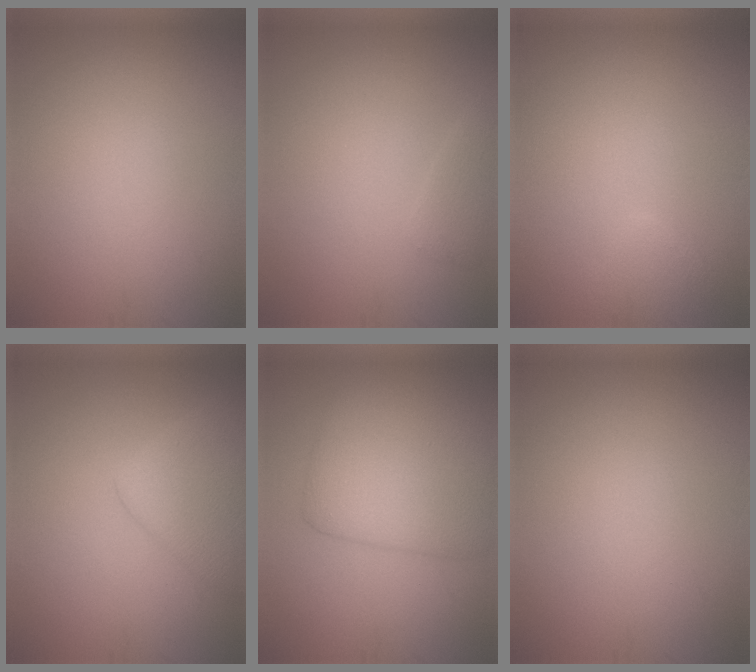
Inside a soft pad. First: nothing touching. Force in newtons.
{"total": 1.4, "press": 1.4, "slide": 0.1}
{"total": 1.5, "press": 1.5, "slide": 0.2}
{"total": 4.5, "press": 4.5, "slide": 0.1}
{"total": 6.7, "press": 6.7, "slide": 0.1}
{"total": 0.0}